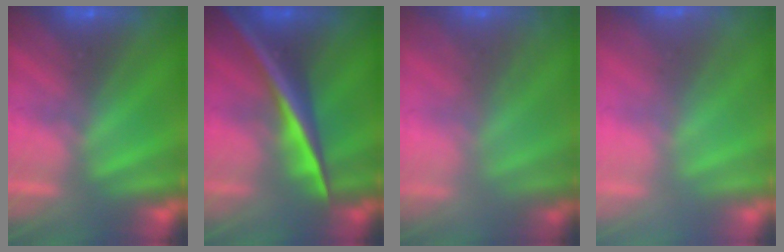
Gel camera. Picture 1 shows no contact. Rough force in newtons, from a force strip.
{"total": 2.6}
{"total": 7.6}
{"total": 1.3}